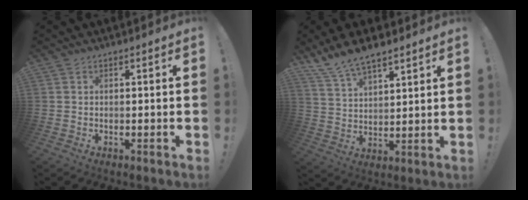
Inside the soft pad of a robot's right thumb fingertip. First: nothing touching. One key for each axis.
{"total": 9.8, "fx": 8.3, "fy": 3.3, "fz": 3.9, "tx": -0.079, "ty": -0.052, "tz": 0.160}